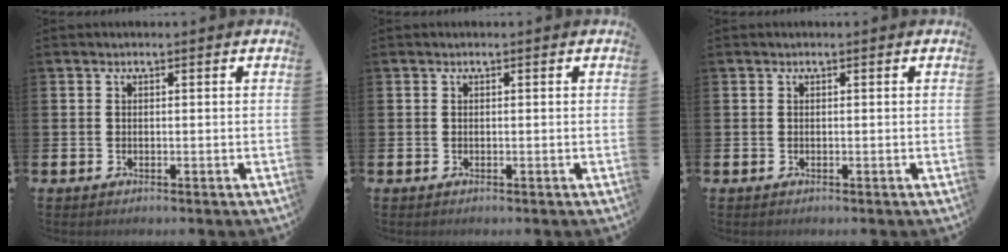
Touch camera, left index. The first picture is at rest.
{"total": 0.0}
{"total": 0.0}